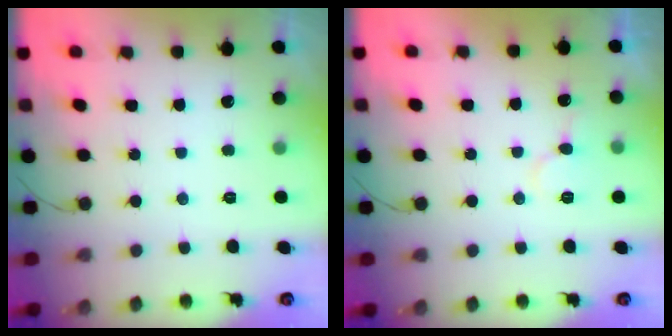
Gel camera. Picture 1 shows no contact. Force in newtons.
{"total": 7.6, "press": 7.6, "slide": 0.6}